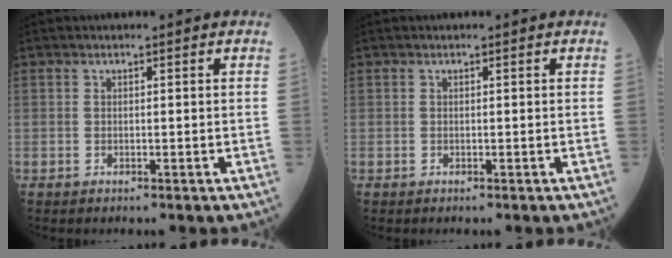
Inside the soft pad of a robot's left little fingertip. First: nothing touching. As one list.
[{"total": 0.0}]